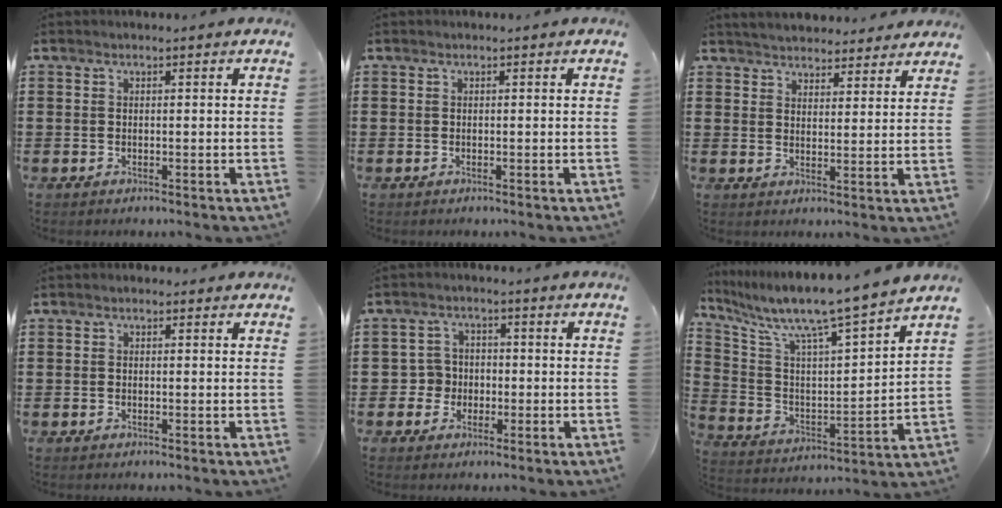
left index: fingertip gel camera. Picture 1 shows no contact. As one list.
[{"total": 0.0}, {"total": 3.8, "force": [3.7, 0.4, 0.2], "torque": [-0.018, -0.015, 0.067]}, {"total": 0.5, "force": [0.0, 0.5, 0.3], "torque": [-0.007, 0.004, -0.001]}, {"total": 3.6, "force": [-1.0, 3.4, 0.8], "torque": [-0.029, 0.005, -0.023]}, {"total": 8.5, "force": [7.3, -0.3, 4.3], "torque": [-0.116, -0.064, 0.113]}]